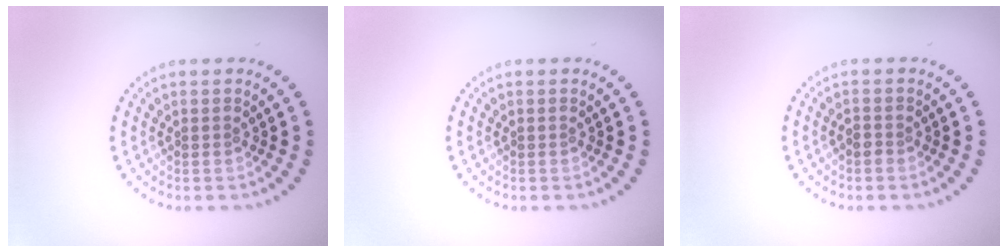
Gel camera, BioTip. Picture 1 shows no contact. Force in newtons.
{"total": 0.0}
{"total": 0.9, "press": 0.8, "slide": 0.5}